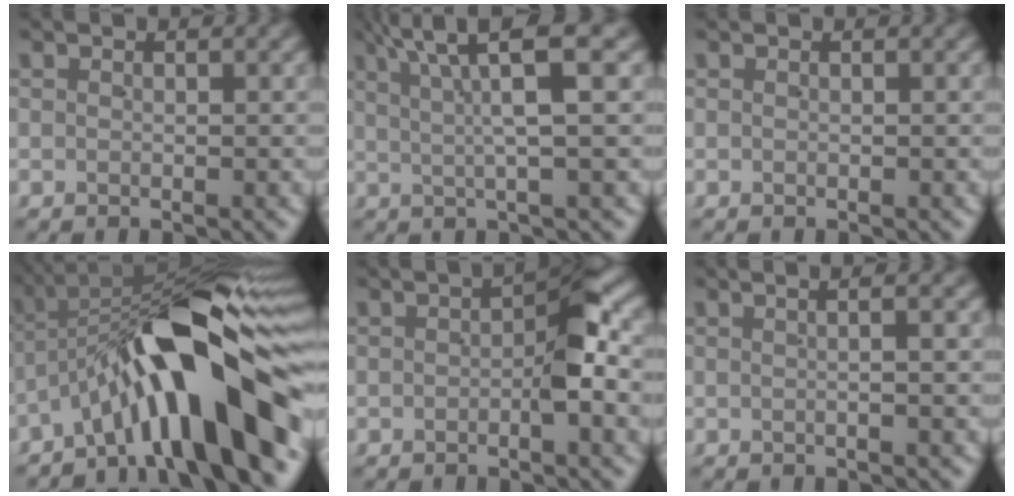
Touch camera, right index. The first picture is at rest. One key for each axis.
{"total": 6.6, "fx": 3.7, "fy": 0.2, "fz": 5.5, "tx": -0.084, "ty": 0.018, "tz": 0.054}
{"total": 0.0}
{"total": 16.4, "fx": -1.6, "fy": 6.4, "fz": 15.1, "tx": -0.205, "ty": 0.014, "tz": -0.022}
{"total": 4.0, "fx": 0.0, "fy": 1.0, "fz": 3.9, "tx": -0.053, "ty": 0.007, "tz": -0.002}
{"total": 2.2, "fx": 0.5, "fy": -0.1, "fz": 2.2, "tx": -0.023, "ty": 0.016, "tz": 0.005}